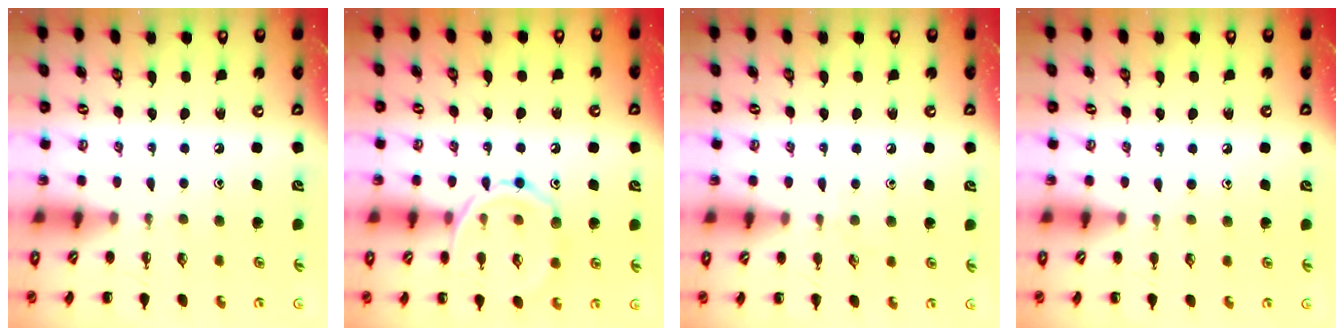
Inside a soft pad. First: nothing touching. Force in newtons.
{"total": 12.6, "press": 12.6, "slide": 0.6}
{"total": 2.5, "press": 2.3, "slide": 0.9}
{"total": 4.2, "press": 3.9, "slide": 1.5}